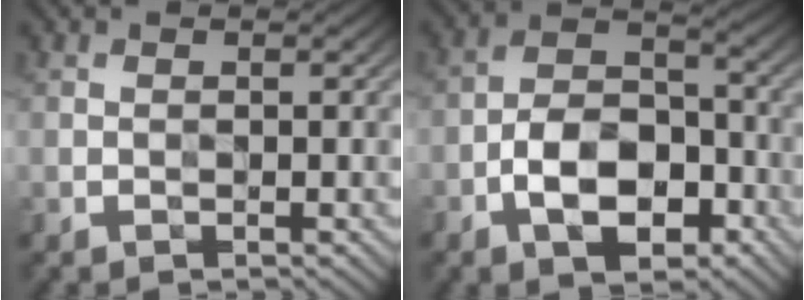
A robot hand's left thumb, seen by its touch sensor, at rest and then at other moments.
{"total": 8.4, "force": [-3.7, 4.5, 6.0], "torque": [-0.110, 0.006, -0.074]}